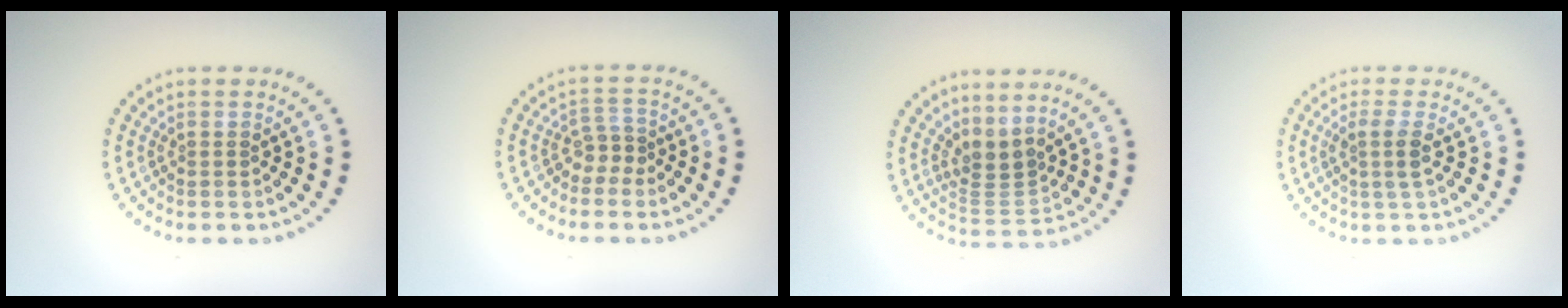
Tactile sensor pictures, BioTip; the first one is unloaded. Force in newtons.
{"total": 1.9, "press": 1.3, "slide": 1.4}
{"total": 2.8, "press": 2.0, "slide": 1.9}
{"total": 1.9, "press": 1.6, "slide": 1.1}